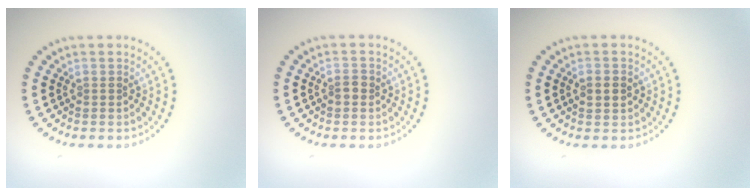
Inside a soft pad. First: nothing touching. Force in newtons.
{"total": 1.0, "press": 1.0, "slide": 0.1}
{"total": 2.1, "press": 2.1, "slide": 0.0}